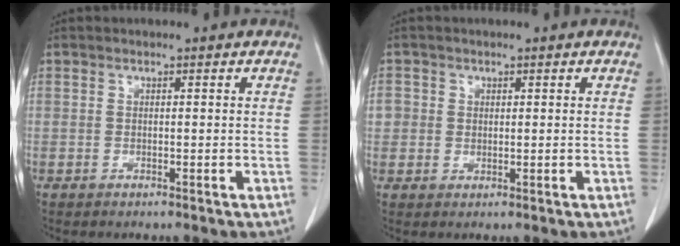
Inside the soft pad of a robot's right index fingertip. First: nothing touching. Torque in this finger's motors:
{"motor_torque": [0.11, 0.01, 0.11, 0.03]}